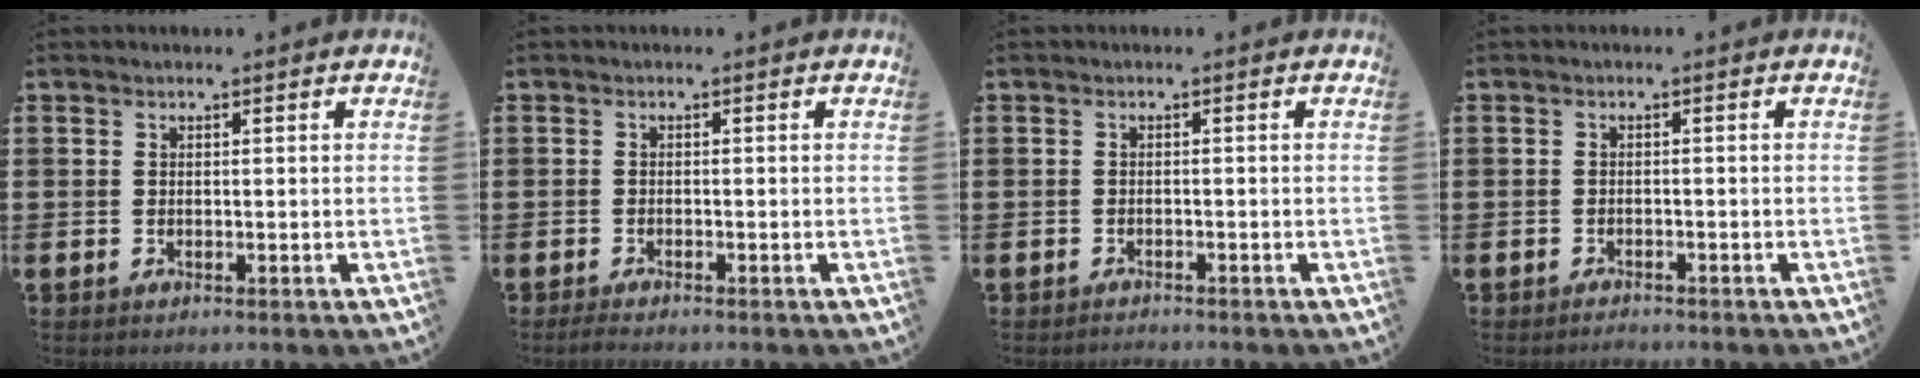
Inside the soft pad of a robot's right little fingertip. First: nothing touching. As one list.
[{"total": 1.0, "force": [-0.8, 0.1, 0.6], "torque": [-0.012, -0.002, -0.015]}, {"total": 0.7, "force": [-0.7, 0.0, 0.0], "torque": [-0.001, -0.001, -0.015]}, {"total": 1.0, "force": [-1.0, 0.1, 0.0], "torque": [-0.004, 0.000, -0.021]}]